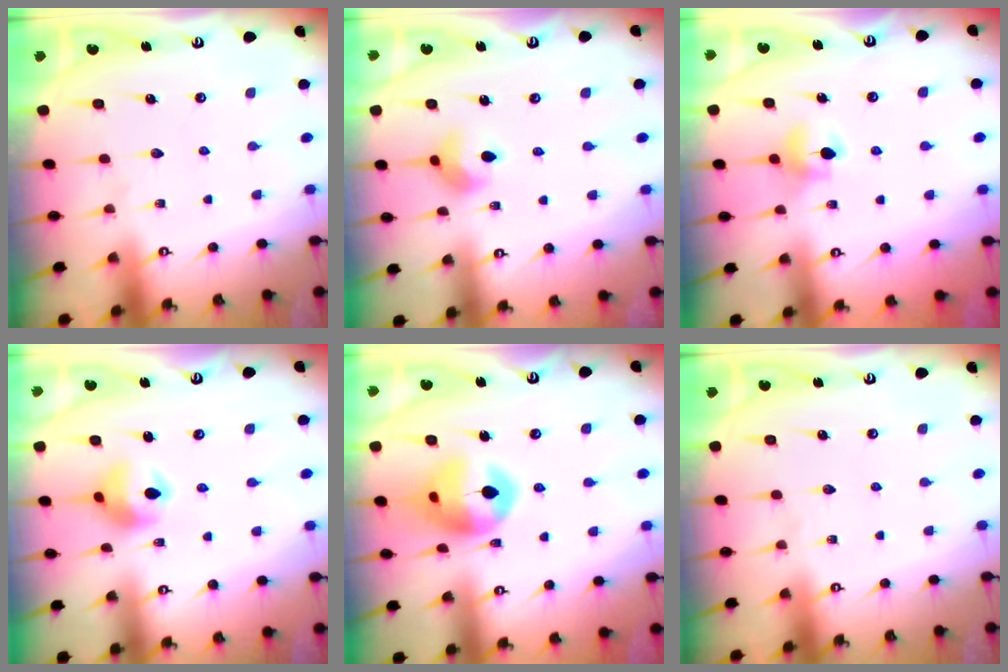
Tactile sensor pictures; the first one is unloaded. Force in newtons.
{"total": 7.0, "press": 7.0, "slide": 0.5}
{"total": 6.5, "press": 6.4, "slide": 0.7}
{"total": 10.5, "press": 10.1, "slide": 2.7}
{"total": 13.8, "press": 13.6, "slide": 2.1}
{"total": 0.0}